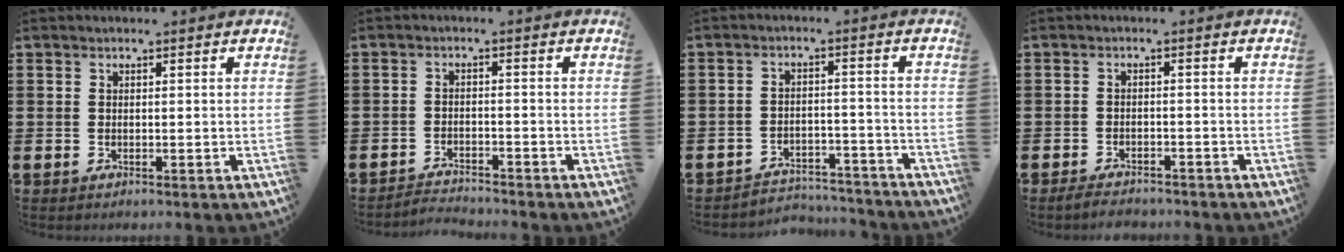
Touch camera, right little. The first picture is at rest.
{"total": 2.3, "force": [-2.3, 0.0, -0.3], "torque": [-0.003, 0.002, -0.051]}
{"total": 3.9, "force": [-3.8, 0.6, 0.2], "torque": [-0.007, 0.007, -0.081]}
{"total": 2.0, "force": [-1.9, 0.2, 0.3], "torque": [-0.009, 0.004, -0.040]}